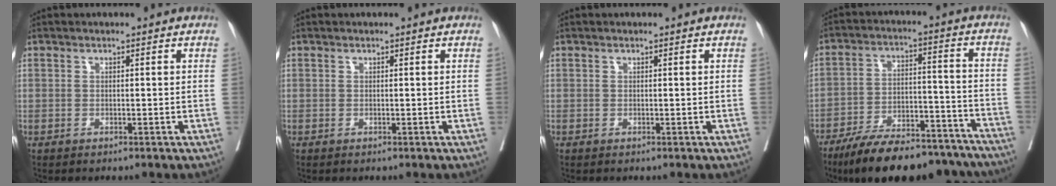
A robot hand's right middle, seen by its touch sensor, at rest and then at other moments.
{"total": 0.0}
{"total": 0.0}
{"total": 21.8, "force": [-18.4, 6.1, 9.9], "torque": [-0.133, 0.017, -0.275]}